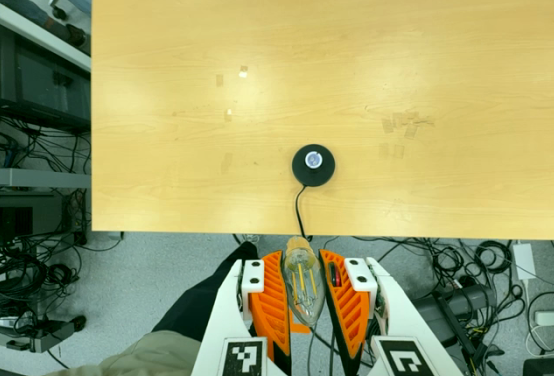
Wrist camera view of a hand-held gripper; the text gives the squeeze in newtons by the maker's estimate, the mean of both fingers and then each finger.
{"total": 20.5, "left": 21.9, "right": 19.1}